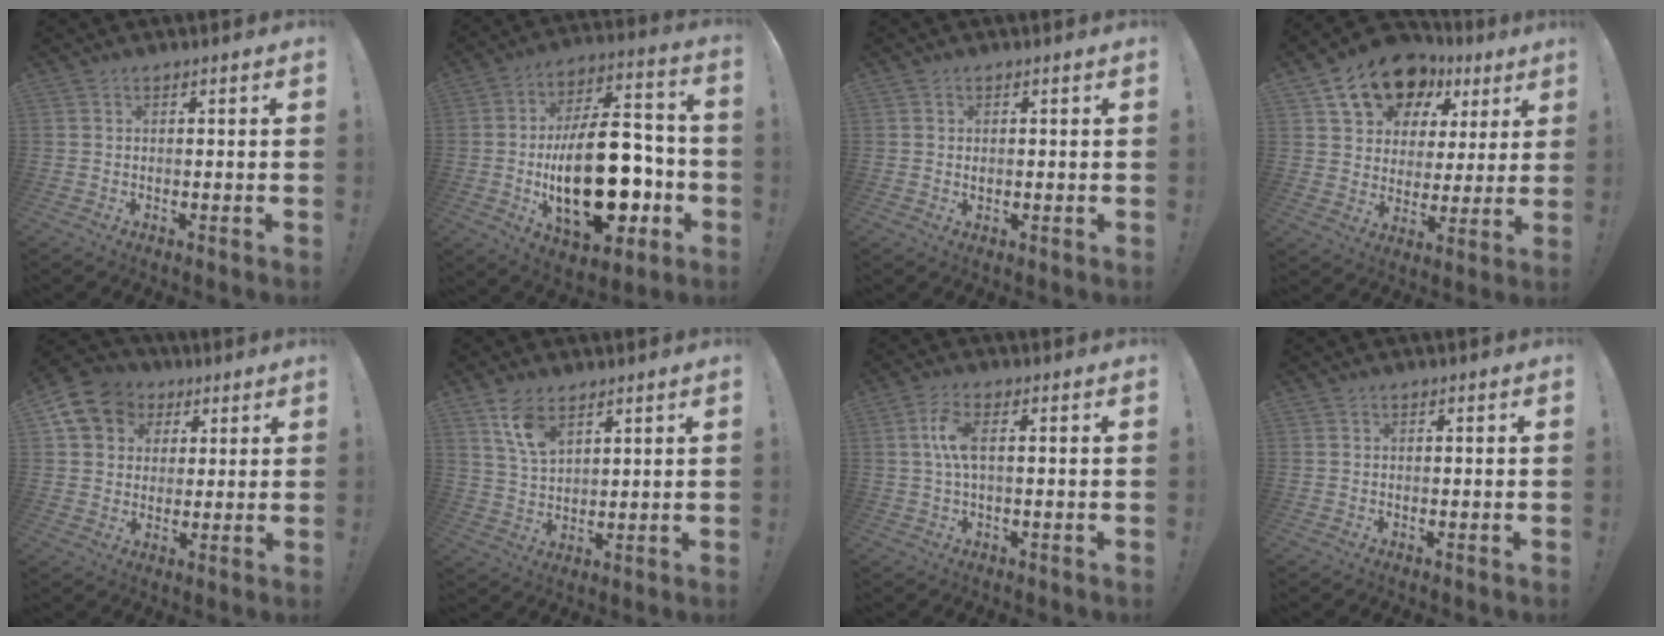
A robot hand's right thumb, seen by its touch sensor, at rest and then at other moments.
{"total": 29.0, "force": [-6.0, 14.5, 24.4], "torque": [-0.426, 0.040, -0.085]}
{"total": 0.6, "force": [0.1, 0.6, 0.2], "torque": [-0.001, 0.000, 0.000]}
{"total": 15.1, "force": [9.2, 10.2, 6.3], "torque": [-0.092, -0.058, 0.171]}
{"total": 11.5, "force": [4.6, 9.6, 4.3], "torque": [-0.058, -0.020, 0.094]}
{"total": 8.5, "force": [5.3, 4.3, 5.0], "torque": [-0.089, -0.021, 0.100]}
{"total": 6.8, "force": [0.7, 2.4, 6.4], "torque": [-0.124, -0.004, 0.010]}
{"total": 0.0}